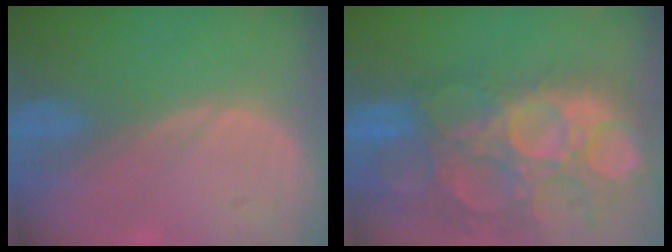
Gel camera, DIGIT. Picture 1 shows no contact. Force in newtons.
{"total": 15.2, "press": 12.6, "slide": 8.5}